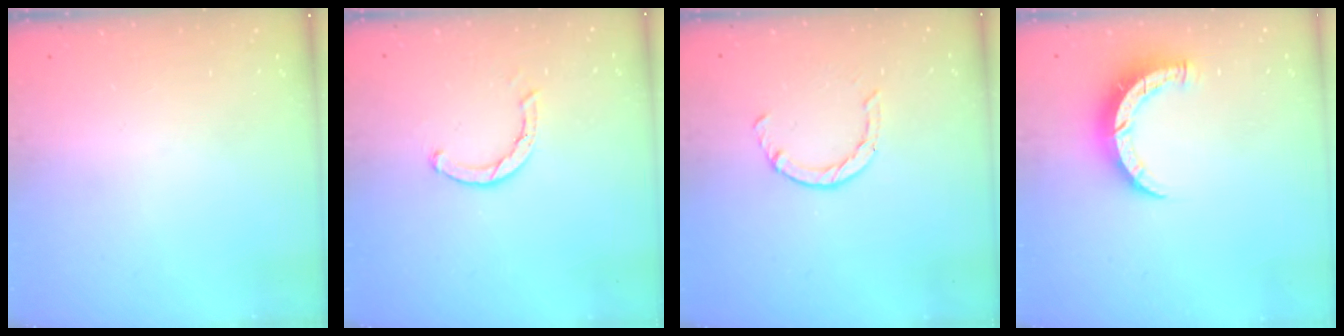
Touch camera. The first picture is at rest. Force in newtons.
{"total": 1.6, "press": 1.6, "slide": 0.2}
{"total": 4.1, "press": 4.0, "slide": 0.4}
{"total": 7.5, "press": 7.5, "slide": 0.5}